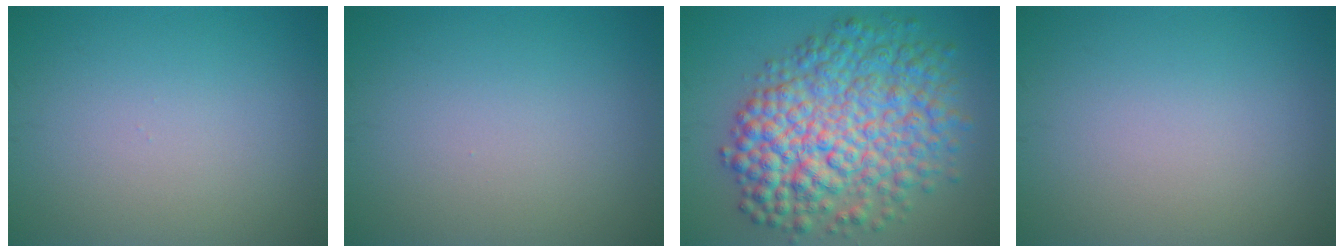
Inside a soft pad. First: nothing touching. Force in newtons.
{"total": 0.0}
{"total": 10.5, "press": 10.5, "slide": 0.1}
{"total": 0.0}